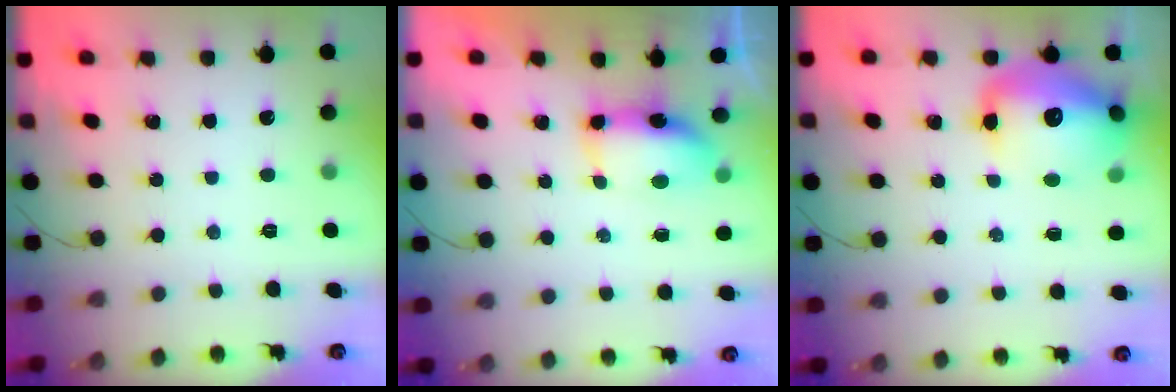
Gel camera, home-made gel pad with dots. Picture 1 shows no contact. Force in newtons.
{"total": 8.1, "press": 7.5, "slide": 3.2}
{"total": 16.4, "press": 15.9, "slide": 4.2}